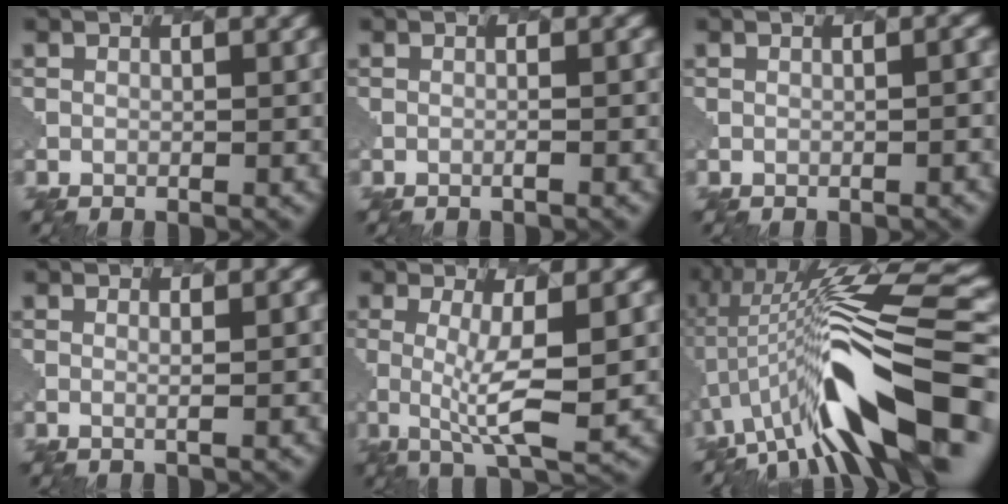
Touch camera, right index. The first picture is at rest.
{"total": 1.2, "force": [0.0, -1.0, -0.8], "torque": [0.012, 0.011, -0.011]}
{"total": 1.5, "force": [-0.3, 0.4, 1.4], "torque": [-0.004, 0.006, 0.000]}
{"total": 2.0, "force": [1.2, -1.4, -0.7], "torque": [0.020, 0.021, -0.001]}
{"total": 3.0, "force": [0.7, -0.7, 2.8], "torque": [-0.072, 0.013, -0.018]}
{"total": 9.9, "force": [-1.8, 1.6, 9.6], "torque": [-0.207, 0.043, -0.062]}